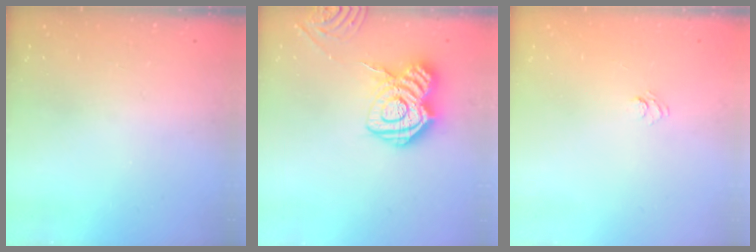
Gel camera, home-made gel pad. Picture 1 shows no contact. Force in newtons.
{"total": 13.3, "press": 13.3, "slide": 0.8}
{"total": 4.2, "press": 4.0, "slide": 1.2}